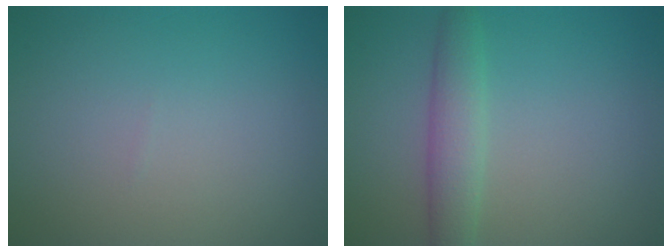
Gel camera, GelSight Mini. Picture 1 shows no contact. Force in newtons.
{"total": 3.0, "press": 3.0, "slide": 0.0}